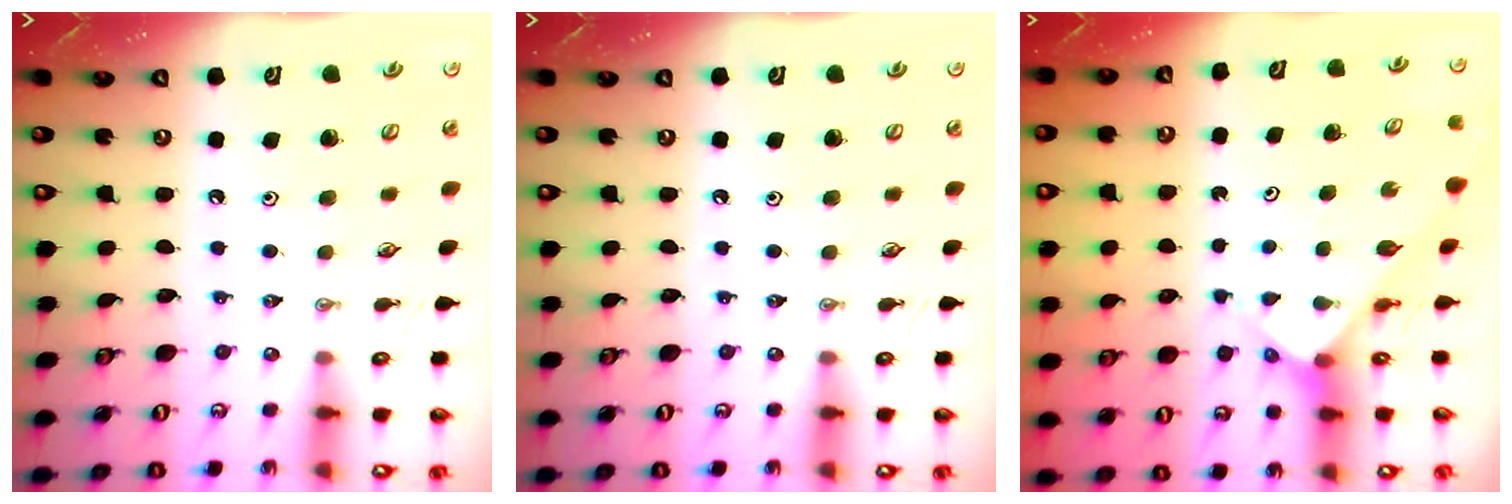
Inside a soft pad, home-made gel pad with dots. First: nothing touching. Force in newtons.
{"total": 0.0}
{"total": 2.8, "press": 2.8, "slide": 0.2}